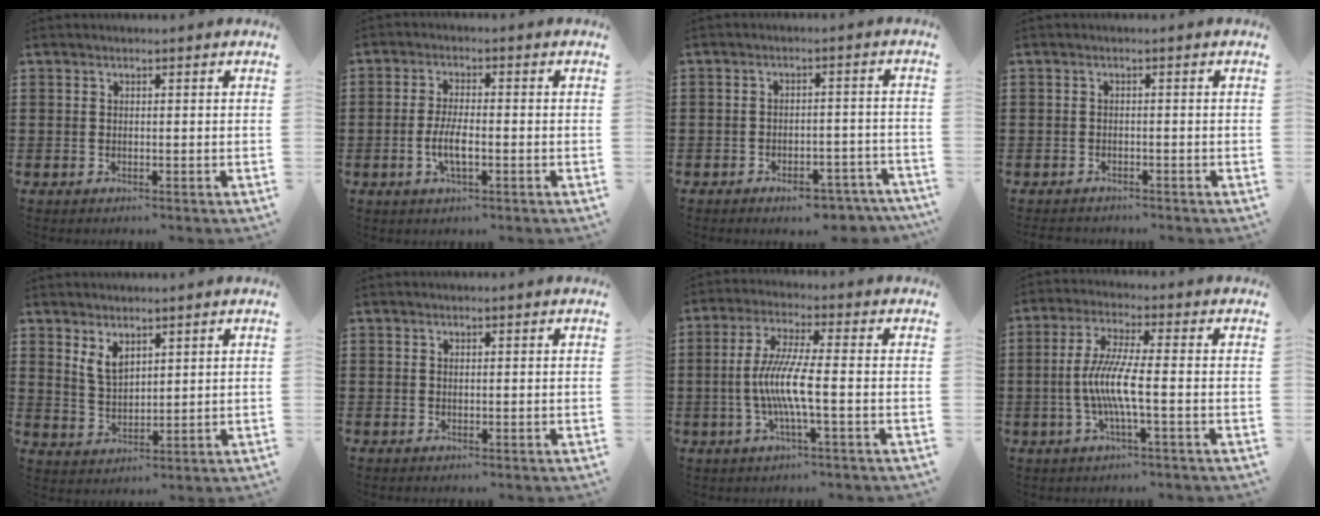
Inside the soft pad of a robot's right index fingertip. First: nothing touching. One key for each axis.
{"total": 4.6, "fx": -1.3, "fy": 1.2, "fz": 4.2, "tx": -0.091, "ty": -0.004, "tz": -0.030}
{"total": 4.1, "fx": -3.8, "fy": 0.8, "fz": 1.1, "tx": -0.017, "ty": 0.009, "tz": -0.075}
{"total": 1.1, "fx": -1.0, "fy": 0.3, "fz": 0.0, "tx": -0.005, "ty": 0.001, "tz": -0.022}
{"total": 3.9, "fx": 2.5, "fy": 1.9, "fz": 2.3, "tx": -0.052, "ty": 0.002, "tz": 0.047}
{"total": 0.0}
{"total": 7.7, "fx": -1.7, "fy": 0.3, "fz": 7.5, "tx": -0.160, "ty": -0.016, "tz": -0.041}
{"total": 7.3, "fx": -1.6, "fy": 0.4, "fz": 7.1, "tx": -0.153, "ty": -0.015, "tz": -0.039}